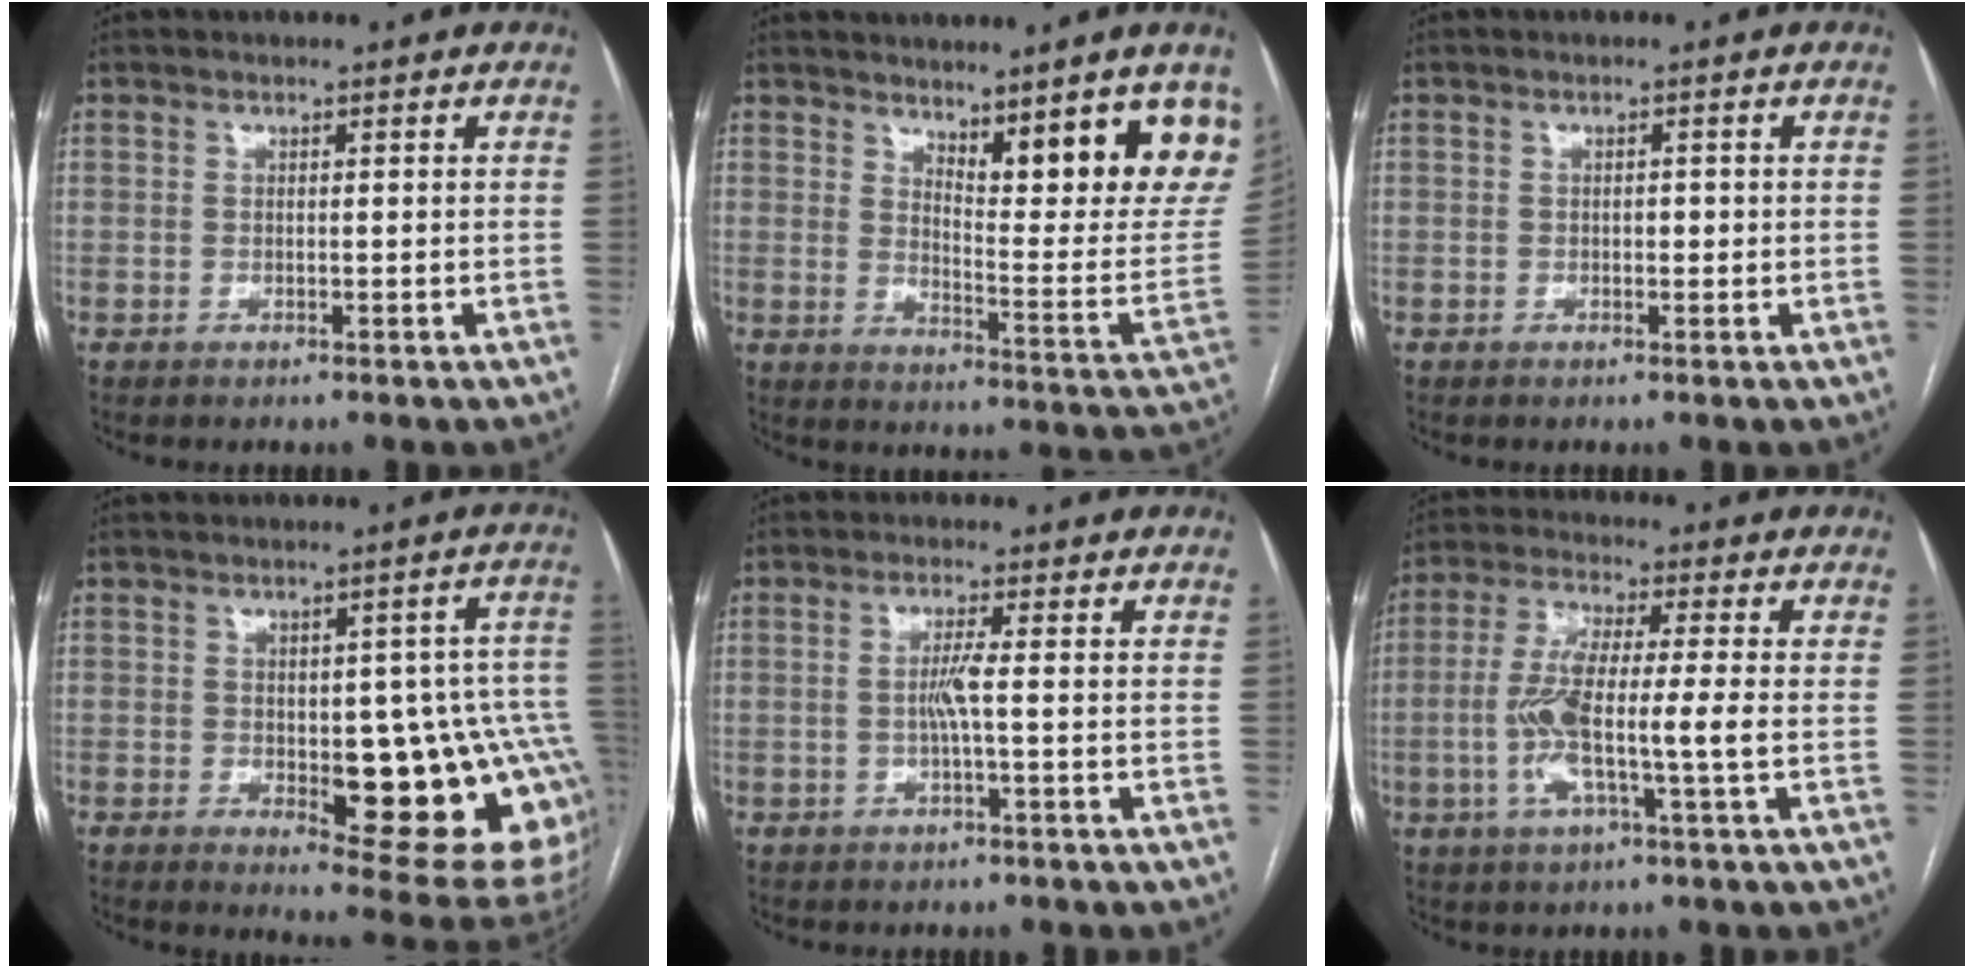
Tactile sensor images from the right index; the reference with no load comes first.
{"total": 16.5, "force": [10.9, 2.2, 12.1], "torque": [-0.144, -0.041, 0.148]}
{"total": 1.0, "force": [-0.1, 0.6, 0.7], "torque": [-0.008, 0.003, -0.002]}
{"total": 18.6, "force": [-2.9, 5.6, 17.5], "torque": [-0.135, 0.017, -0.012]}
{"total": 2.6, "force": [-0.4, -0.4, 2.6], "torque": [-0.048, 0.000, -0.007]}
{"total": 9.9, "force": [-1.7, 0.4, 9.7], "torque": [-0.198, 0.004, -0.039]}